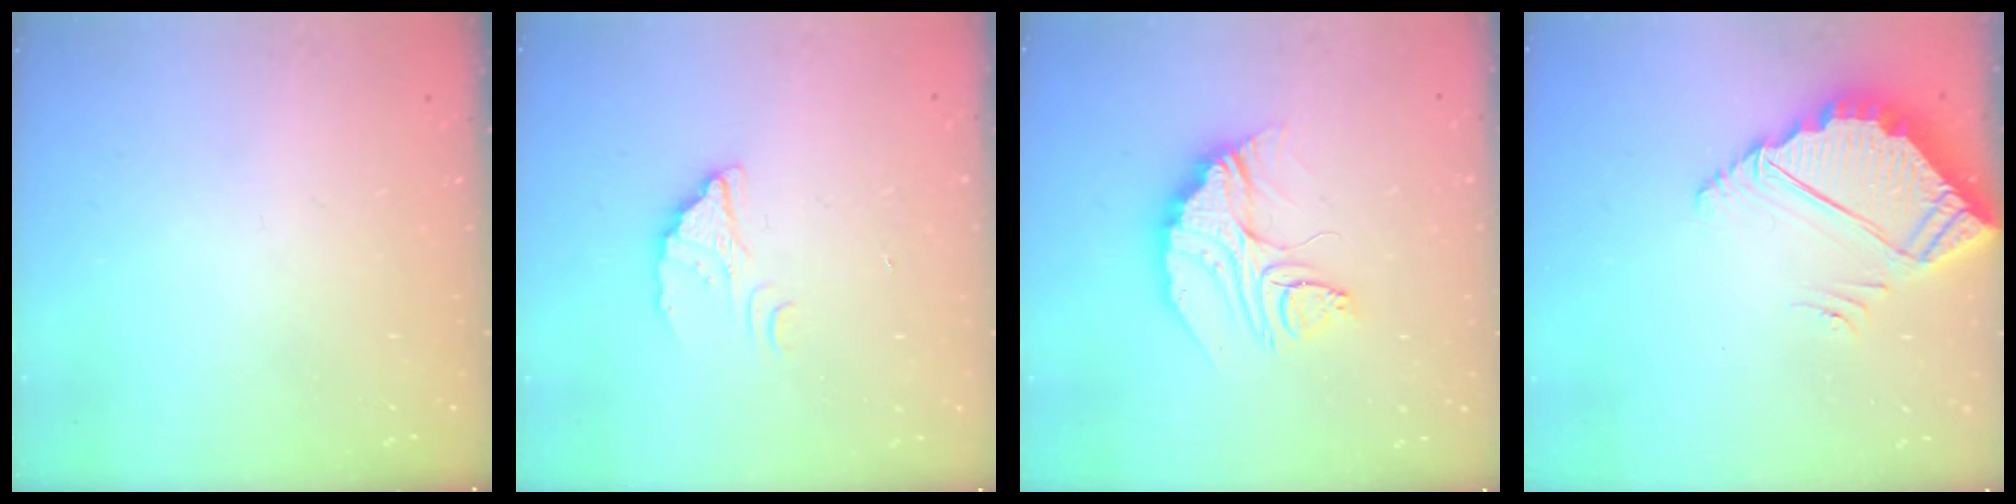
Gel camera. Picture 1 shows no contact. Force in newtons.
{"total": 2.2, "press": 2.2, "slide": 0.2}
{"total": 14.9, "press": 14.9, "slide": 1.1}
{"total": 4.5, "press": 4.4, "slide": 0.3}